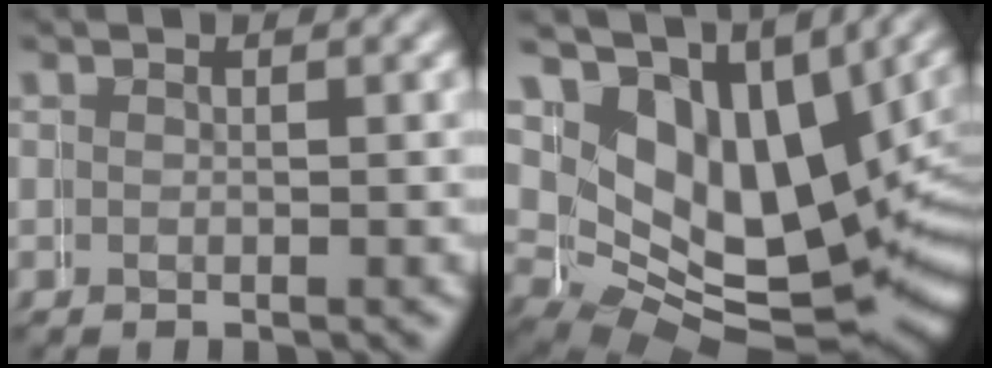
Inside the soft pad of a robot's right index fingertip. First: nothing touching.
{"total": 15.7, "force": [1.0, 11.6, 10.5], "torque": [-0.192, -0.052, 0.033]}